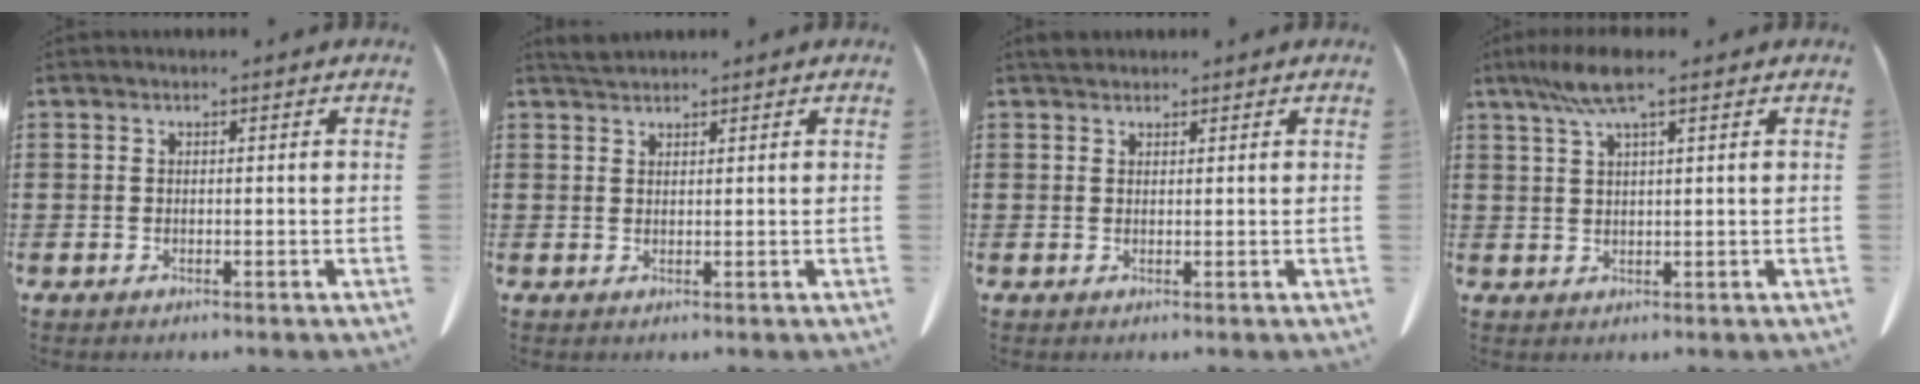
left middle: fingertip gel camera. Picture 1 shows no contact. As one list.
[{"total": 1.7, "force": [1.5, 0.3, 0.6], "torque": [-0.017, 0.001, 0.031]}, {"total": 1.5, "force": [1.2, 0.7, 0.4], "torque": [-0.012, 0.003, 0.025]}, {"total": 5.8, "force": [3.3, 0.7, 4.7], "torque": [-0.099, 0.003, 0.060]}]